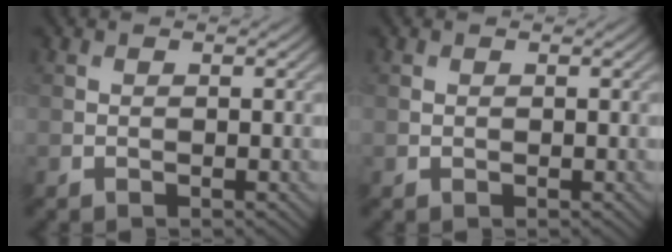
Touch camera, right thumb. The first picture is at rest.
{"total": 0.0}